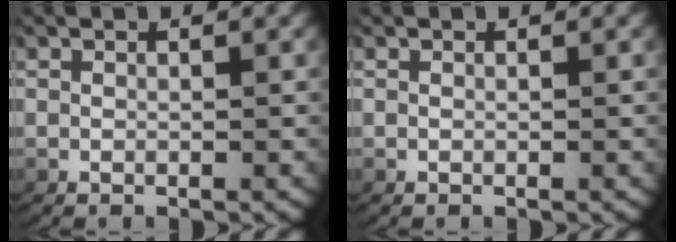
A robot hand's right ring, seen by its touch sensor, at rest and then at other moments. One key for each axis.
{"total": 0.0}